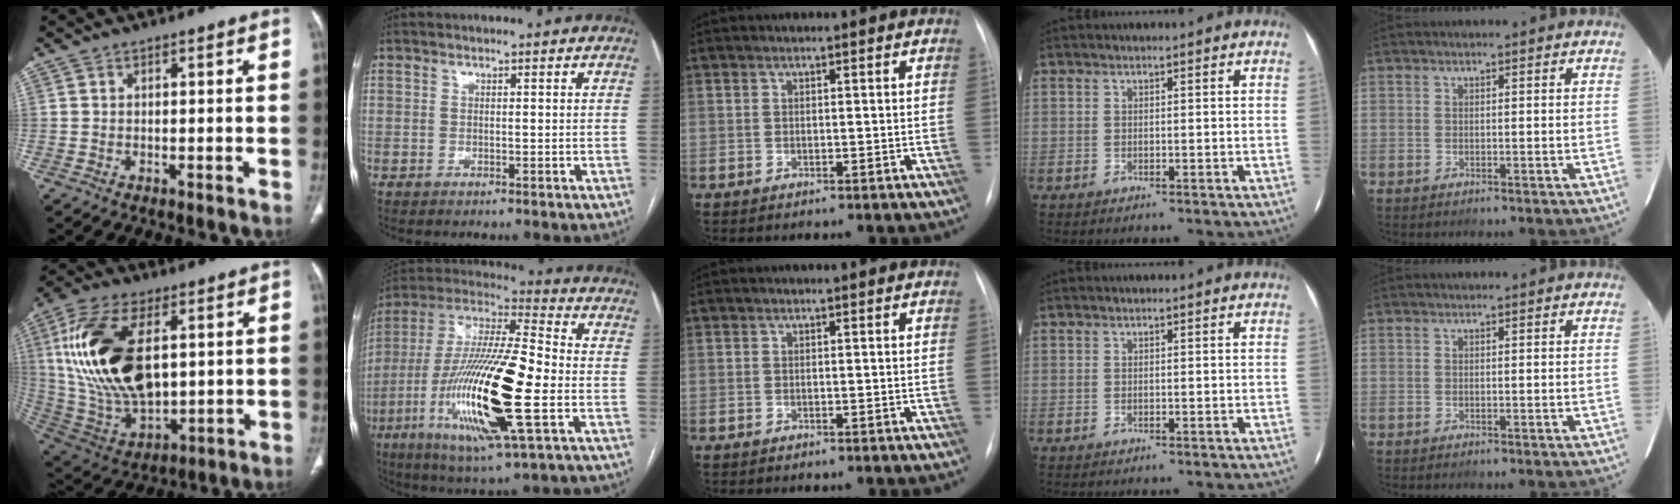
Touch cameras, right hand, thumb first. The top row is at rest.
{"thumb": {"total": 23.0, "force": [4.4, 12.4, 18.9], "torque": [-0.374, -0.016, 0.091]}, "index": {"total": 25.4, "force": [-6.1, 4.1, 24.3], "torque": [-0.500, -0.031, -0.112]}}